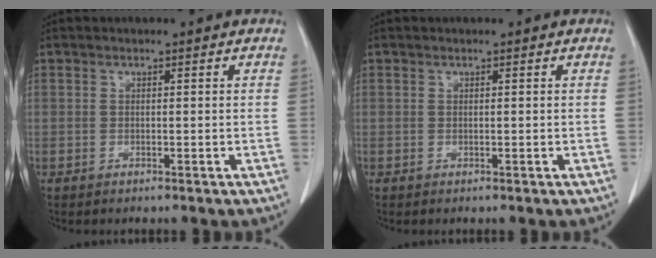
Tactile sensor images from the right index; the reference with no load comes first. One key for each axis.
{"total": 0.0}